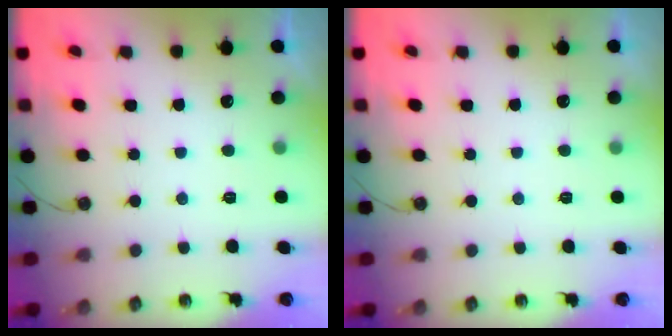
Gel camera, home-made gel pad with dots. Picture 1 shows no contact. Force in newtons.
{"total": 2.6, "press": 2.6, "slide": 0.5}